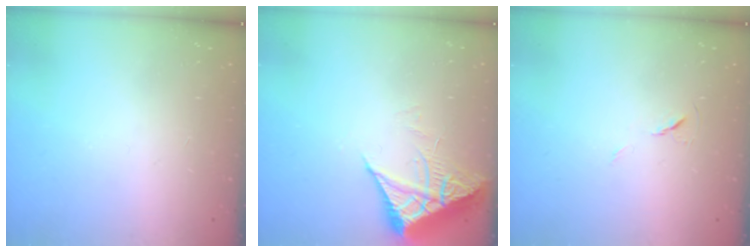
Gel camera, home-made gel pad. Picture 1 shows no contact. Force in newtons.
{"total": 7.0, "press": 7.0, "slide": 0.2}
{"total": 5.6, "press": 5.1, "slide": 2.2}